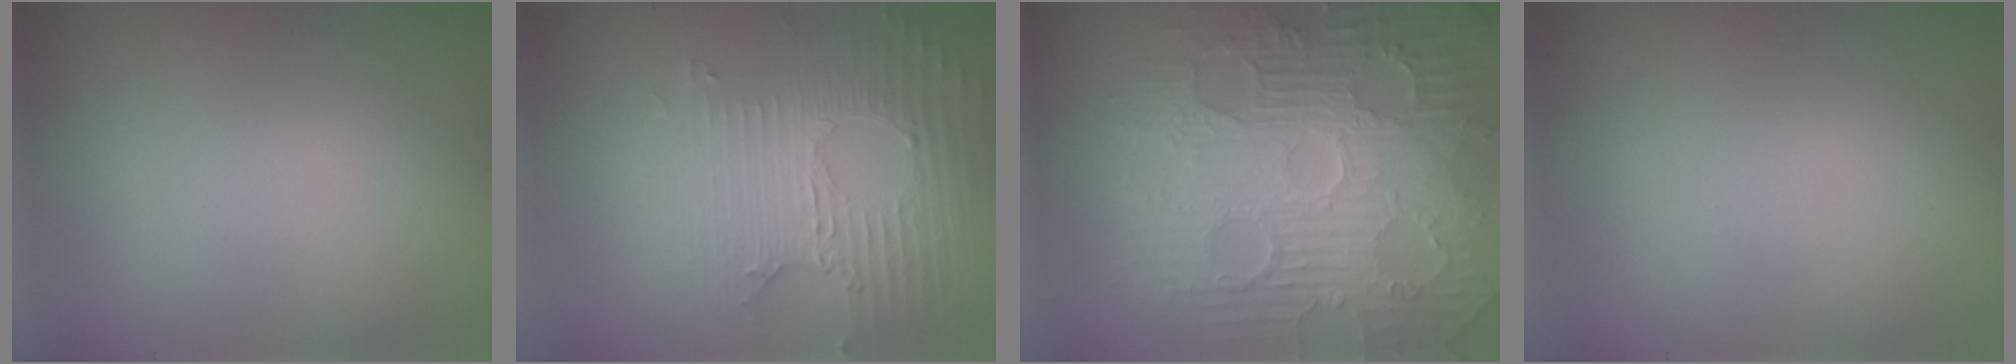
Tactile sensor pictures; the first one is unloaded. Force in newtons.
{"total": 5.4, "press": 3.5, "slide": 4.1}
{"total": 11.2, "press": 7.4, "slide": 8.5}
{"total": 0.0}